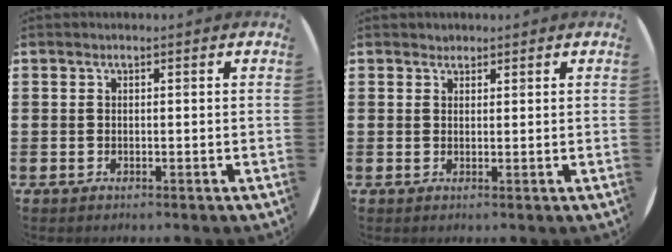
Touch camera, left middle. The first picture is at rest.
{"total": 0.9, "force": [0.9, 0.3, -0.1], "torque": [0.001, 0.002, 0.017]}